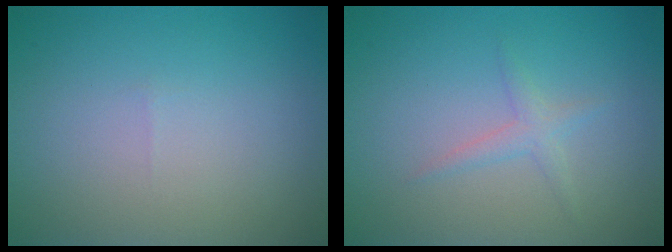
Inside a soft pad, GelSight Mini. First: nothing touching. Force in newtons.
{"total": 1.3, "press": 1.3, "slide": 0.0}